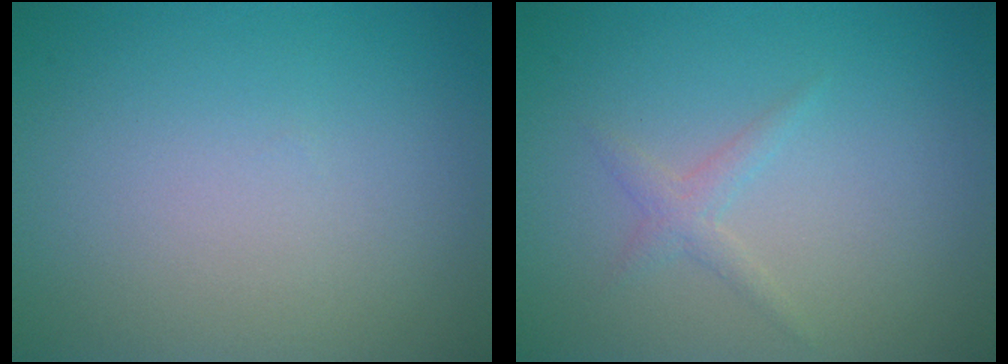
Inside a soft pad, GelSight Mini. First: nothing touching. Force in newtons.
{"total": 1.2, "press": 1.2, "slide": 0.1}